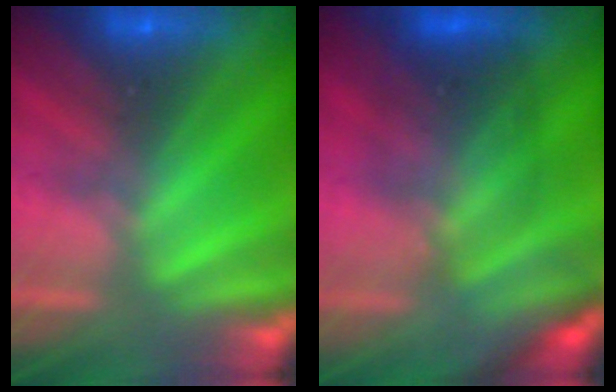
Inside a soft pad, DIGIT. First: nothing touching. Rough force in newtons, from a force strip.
{"total": 2.6}